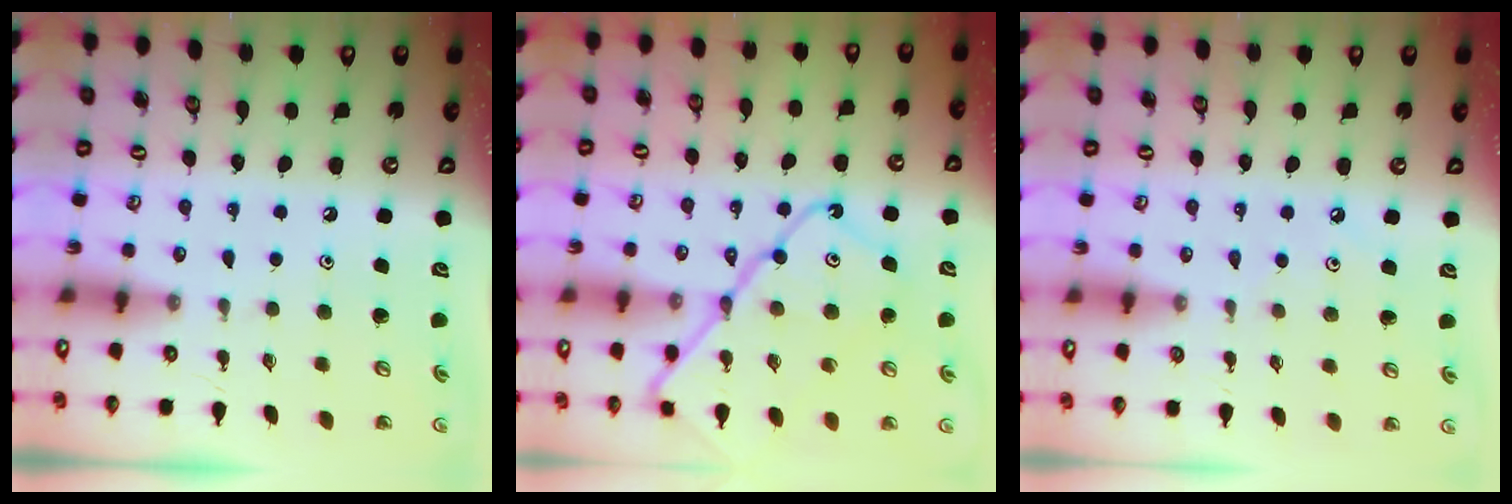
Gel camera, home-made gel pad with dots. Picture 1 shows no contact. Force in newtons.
{"total": 17.6, "press": 17.5, "slide": 1.7}
{"total": 3.3, "press": 3.3, "slide": 0.5}